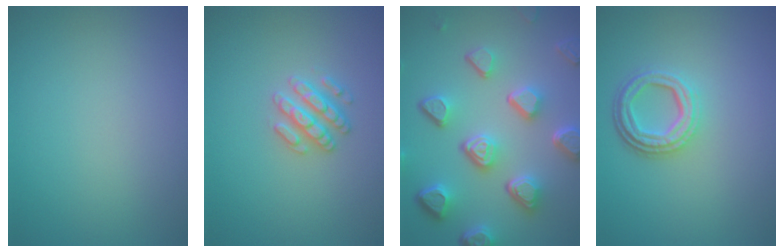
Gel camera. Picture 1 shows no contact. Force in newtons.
{"total": 2.5, "press": 2.5, "slide": 0.4}
{"total": 7.5, "press": 5.6, "slide": 5.0}
{"total": 4.0, "press": 3.1, "slide": 2.5}